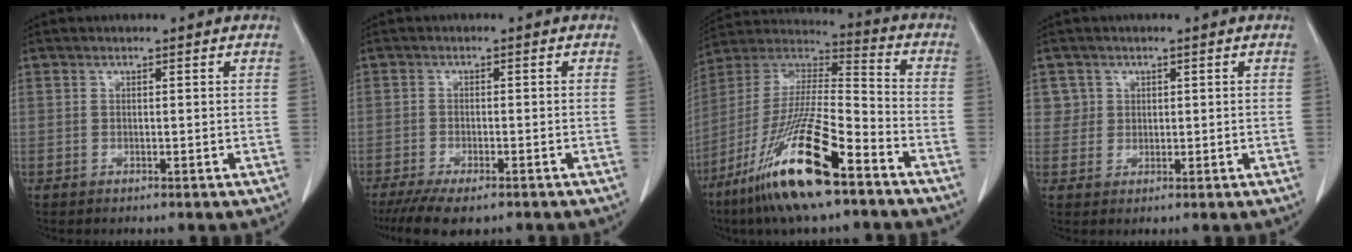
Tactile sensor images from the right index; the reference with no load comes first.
{"total": 8.1, "force": [-6.2, 2.2, 4.7], "torque": [-0.072, -0.014, -0.096]}
{"total": 20.2, "force": [-11.7, 2.4, 16.3], "torque": [-0.345, -0.040, -0.219]}
{"total": 2.6, "force": [0.9, 2.4, -0.3], "torque": [0.023, 0.003, 0.011]}